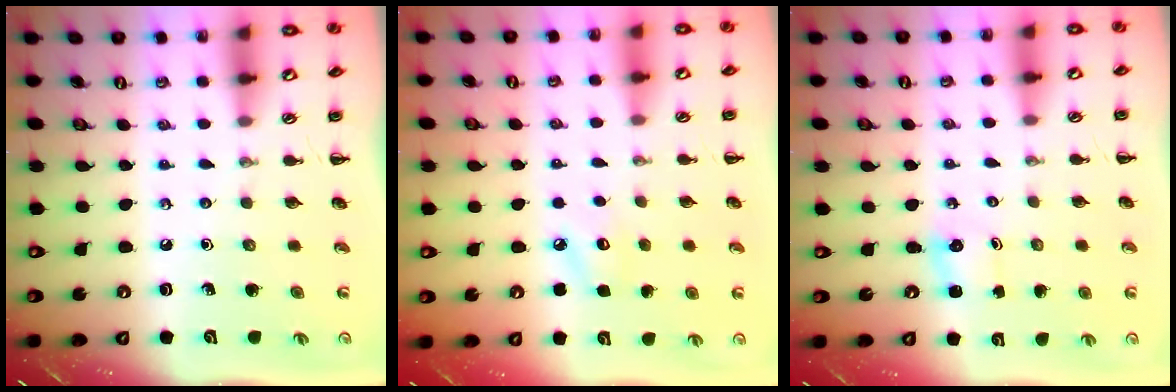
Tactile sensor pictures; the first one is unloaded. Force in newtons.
{"total": 4.3, "press": 4.2, "slide": 1.2}
{"total": 0.9, "press": 0.9, "slide": 0.3}